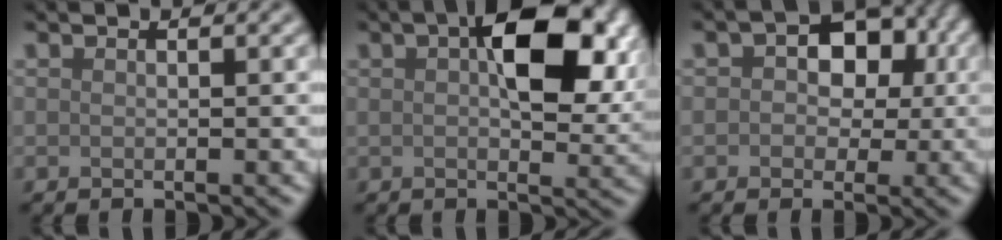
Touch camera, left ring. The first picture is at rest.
{"total": 10.2, "force": [2.8, 4.7, 8.6], "torque": [-0.127, 0.014, 0.038]}
{"total": 6.3, "force": [1.0, 4.7, 4.2], "torque": [-0.030, 0.012, -0.007]}